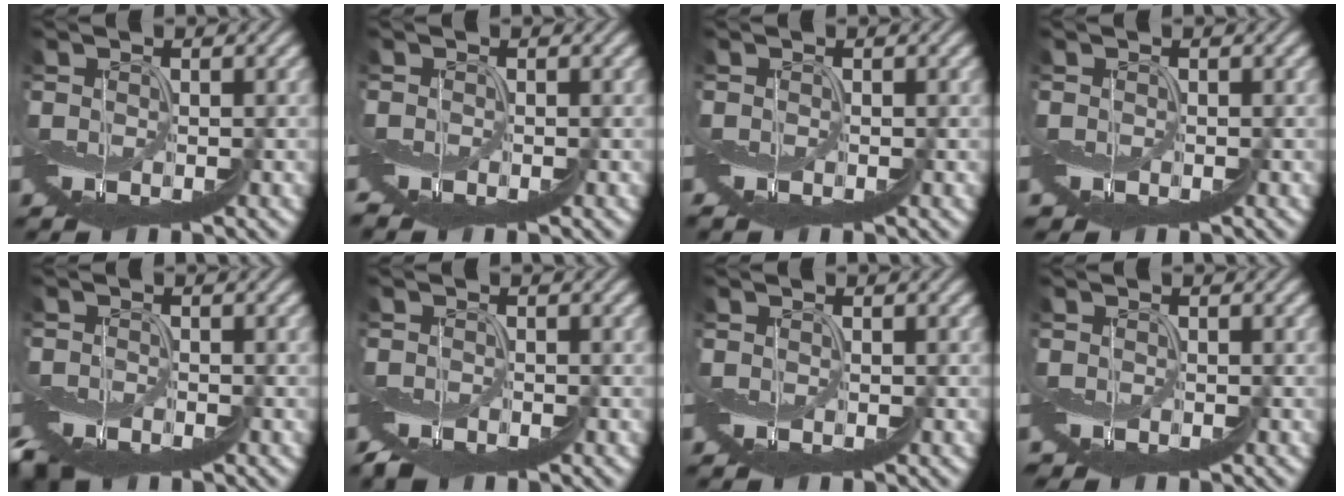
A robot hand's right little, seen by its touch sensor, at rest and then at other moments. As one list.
[{"total": 1.9, "force": [-1.8, 0.6, 0.5], "torque": [-0.007, -0.007, -0.032]}, {"total": 1.0, "force": [-0.8, 0.4, 0.3], "torque": [-0.004, -0.007, -0.015]}, {"total": 1.7, "force": [-0.9, 1.2, 0.9], "torque": [-0.004, -0.008, -0.013]}, {"total": 5.4, "force": [-5.3, 0.5, 1.1], "torque": [-0.022, -0.001, -0.083]}, {"total": 2.9, "force": [-2.9, 0.1, 0.0], "torque": [-0.006, 0.003, -0.055]}, {"total": 0.0}, {"total": 1.9, "force": [-1.2, 1.1, 0.8], "torque": [-0.003, -0.005, -0.019]}]